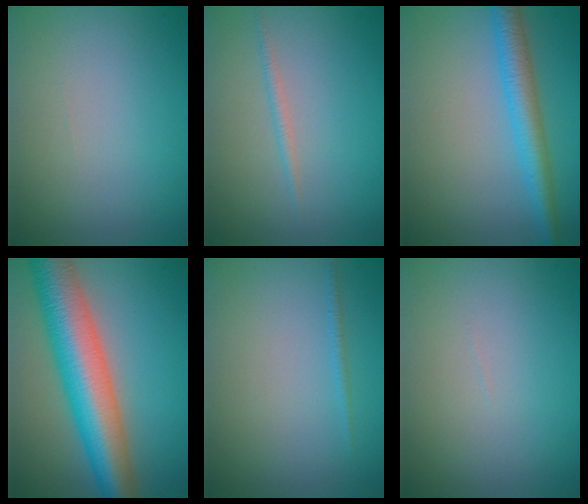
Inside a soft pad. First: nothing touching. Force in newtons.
{"total": 0.8, "press": 0.8, "slide": 0.0}
{"total": 3.9, "press": 3.9, "slide": 0.1}
{"total": 10.7, "press": 10.7, "slide": 0.3}
{"total": 0.6, "press": 0.6, "slide": 0.1}
{"total": 0.0}